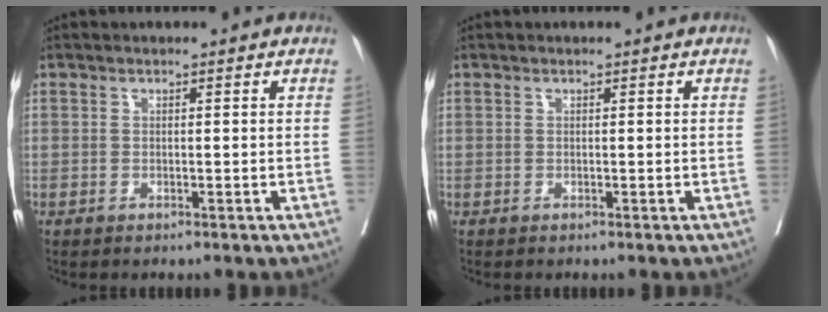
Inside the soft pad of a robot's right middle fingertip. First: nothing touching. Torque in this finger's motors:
{"motor_torque": [-0.43, 0.18, -0.17, -0.05]}